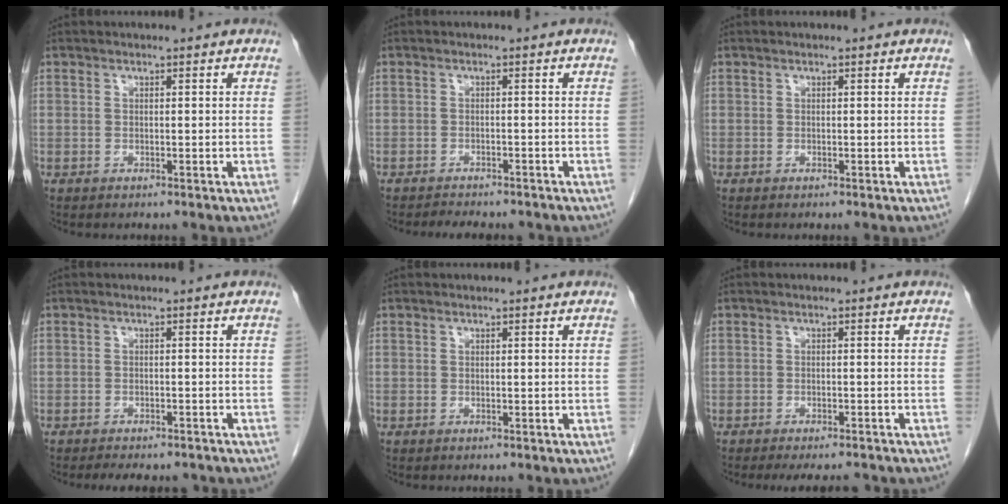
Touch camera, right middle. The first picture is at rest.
{"total": 5.7, "force": [-5.1, 1.5, 2.0], "torque": [-0.028, -0.001, -0.067]}
{"total": 0.0}
{"total": 7.4, "force": [-6.6, 2.3, 2.7], "torque": [-0.035, 0.000, -0.079]}
{"total": 0.0}
{"total": 6.4, "force": [-5.8, 1.2, 2.3], "torque": [-0.023, -0.011, -0.075]}